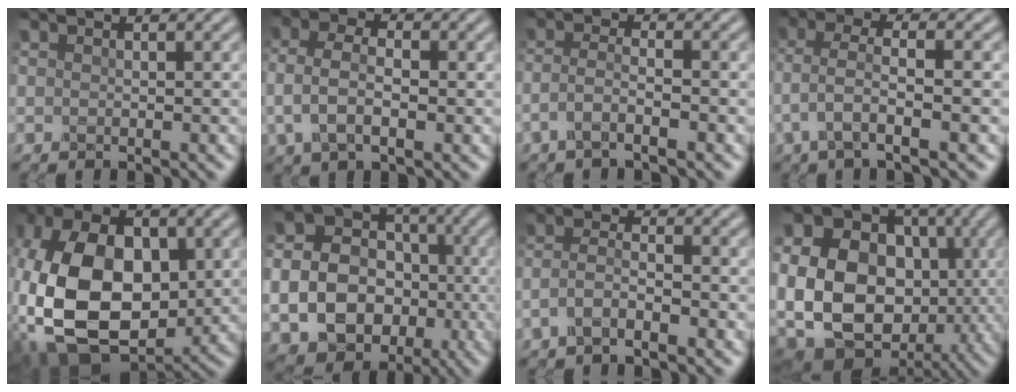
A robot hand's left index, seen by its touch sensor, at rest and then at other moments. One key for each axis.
{"total": 4.5, "fx": -0.4, "fy": 2.5, "fz": 3.7, "tx": -0.079, "ty": 0.001, "tz": -0.014}
{"total": 2.4, "fx": -1.3, "fy": 0.5, "fz": 1.9, "tx": -0.037, "ty": 0.004, "tz": -0.037}
{"total": 4.1, "fx": -1.3, "fy": 1.1, "fz": 3.7, "tx": -0.082, "ty": 0.006, "tz": -0.030}
{"total": 15.8, "fx": -1.7, "fy": 10.1, "fz": 12.1, "tx": -0.258, "ty": -0.006, "tz": -0.036}
{"total": 15.3, "fx": -3.2, "fy": 13.1, "fz": 7.2, "tx": -0.147, "ty": -0.030, "tz": -0.052}
{"total": 2.7, "fx": -1.4, "fy": 0.9, "fz": 2.1, "tx": -0.046, "ty": 0.007, "tz": -0.037}
{"total": 19.7, "fx": -1.0, "fy": 16.3, "fz": 11.1, "tx": -0.221, "ty": 0.003, "tz": -0.045}